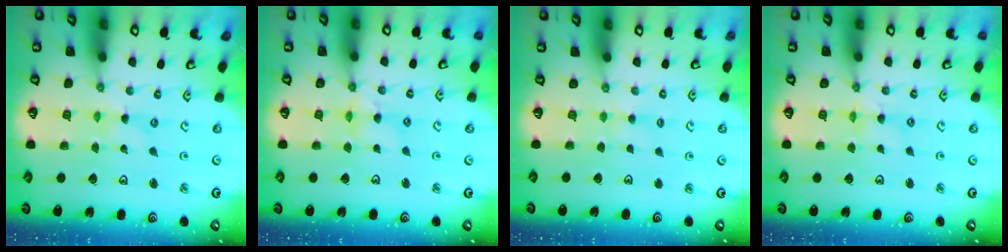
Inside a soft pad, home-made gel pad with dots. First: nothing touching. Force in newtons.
{"total": 4.7, "press": 4.7, "slide": 0.5}
{"total": 1.7, "press": 1.7, "slide": 0.3}
{"total": 1.5, "press": 1.4, "slide": 0.3}